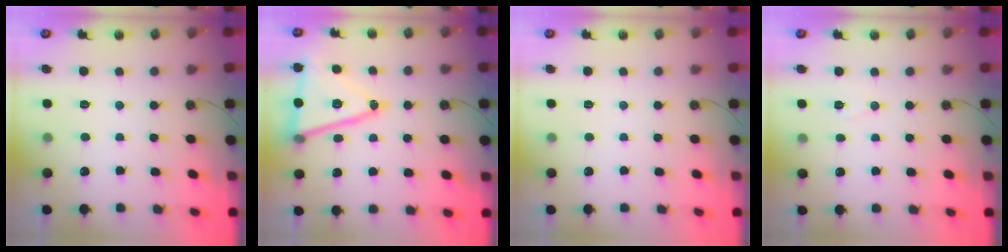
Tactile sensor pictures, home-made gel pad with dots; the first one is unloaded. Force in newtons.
{"total": 16.9, "press": 16.4, "slide": 3.8}
{"total": 0.0}
{"total": 5.9, "press": 3.7, "slide": 4.5}